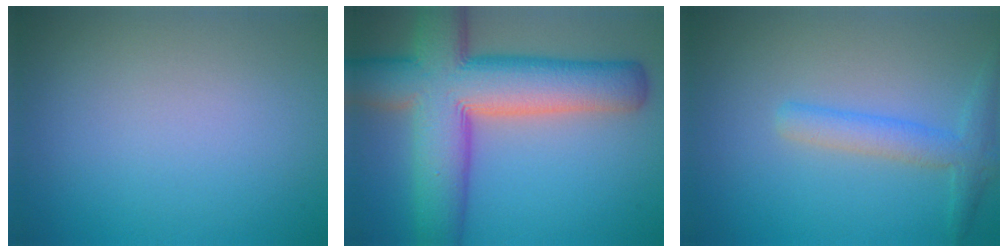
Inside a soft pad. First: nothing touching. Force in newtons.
{"total": 13.1, "press": 13.1, "slide": 0.7}
{"total": 2.8, "press": 2.8, "slide": 0.1}